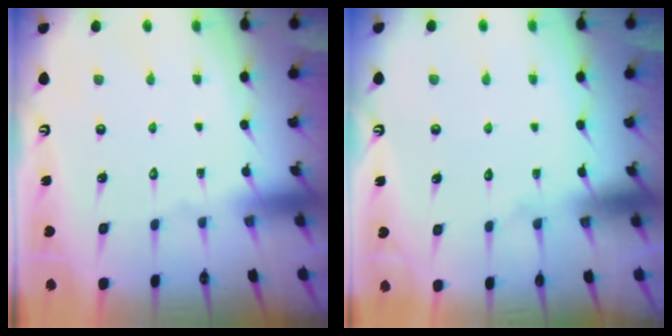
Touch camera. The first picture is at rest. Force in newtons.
{"total": 2.9, "press": 2.9, "slide": 0.2}